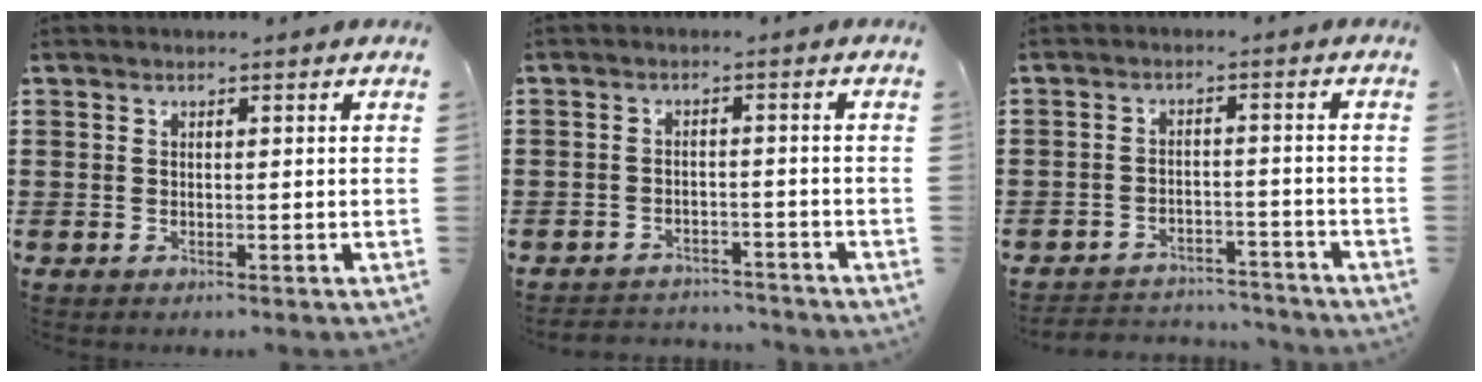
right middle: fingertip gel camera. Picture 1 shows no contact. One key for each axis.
{"total": 2.9, "fx": -2.8, "fy": 0.5, "fz": -0.3, "tx": -0.003, "ty": 0.001, "tz": -0.063}
{"total": 3.6, "fx": -3.5, "fy": 0.6, "fz": -0.2, "tx": -0.004, "ty": 0.002, "tz": -0.077}